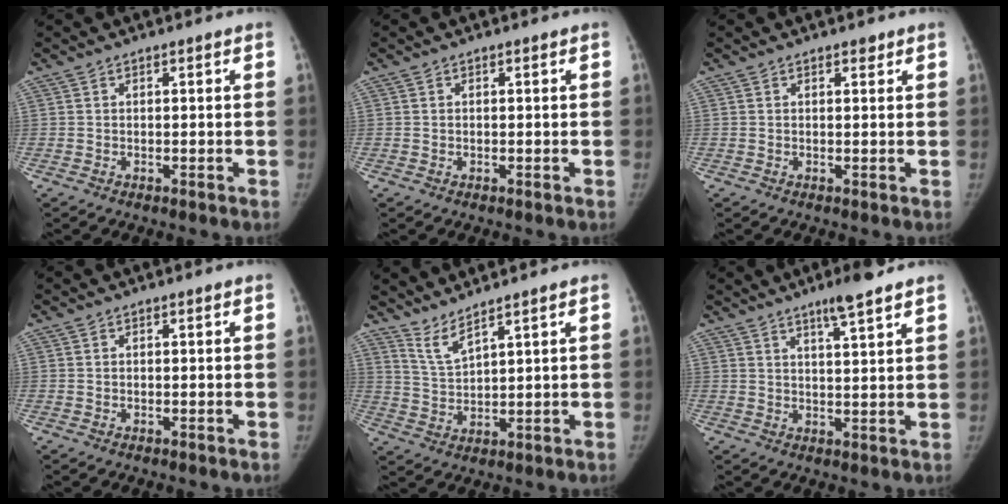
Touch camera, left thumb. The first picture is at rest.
{"total": 0.0}
{"total": 0.9, "force": [0.7, 0.5, 0.4], "torque": [0.003, -0.003, 0.008]}
{"total": 0.0}
{"total": 4.5, "force": [4.0, -0.2, 2.1], "torque": [-0.049, -0.042, 0.094]}
{"total": 6.5, "force": [4.6, 0.5, 4.5], "torque": [-0.071, -0.025, 0.073]}